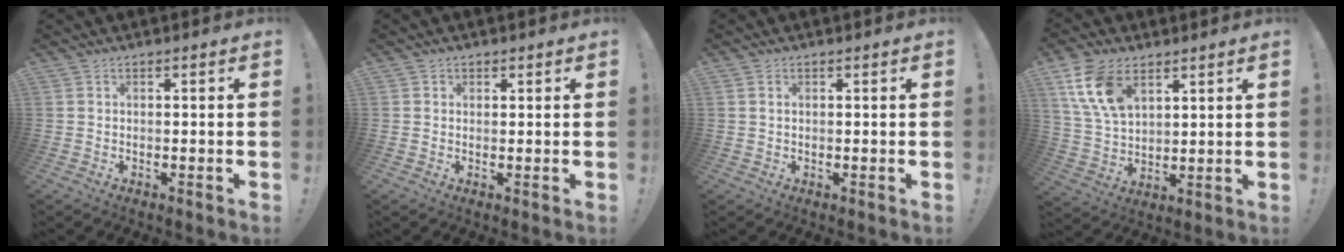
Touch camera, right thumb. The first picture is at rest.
{"total": 1.1, "force": [0.6, 0.9, 0.2], "torque": [-0.004, 0.002, 0.011]}
{"total": 0.9, "force": [0.4, 0.7, 0.5], "torque": [-0.014, 0.004, 0.008]}
{"total": 13.9, "force": [7.1, 8.6, 8.4], "torque": [-0.165, -0.021, 0.138]}